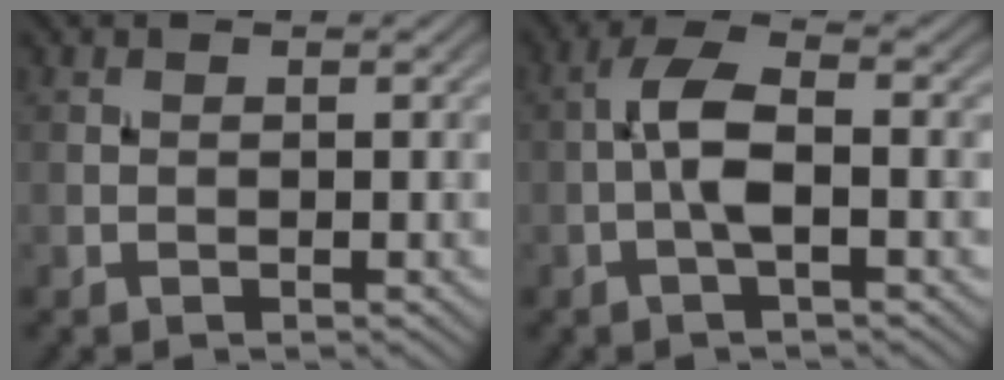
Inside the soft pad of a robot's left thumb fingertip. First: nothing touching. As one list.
[{"total": 5.0, "force": [-0.9, 1.5, 4.7], "torque": [-0.100, 0.015, -0.027]}]